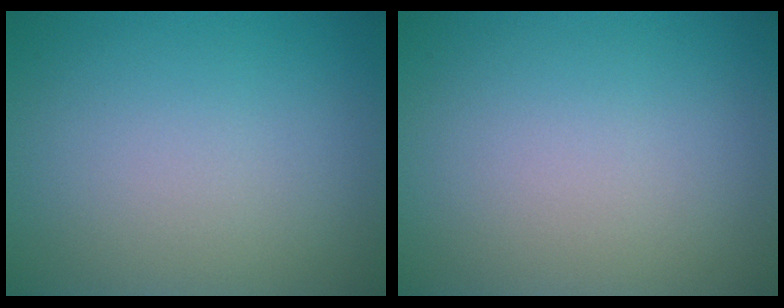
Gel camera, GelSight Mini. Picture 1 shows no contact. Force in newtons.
{"total": 0.0}